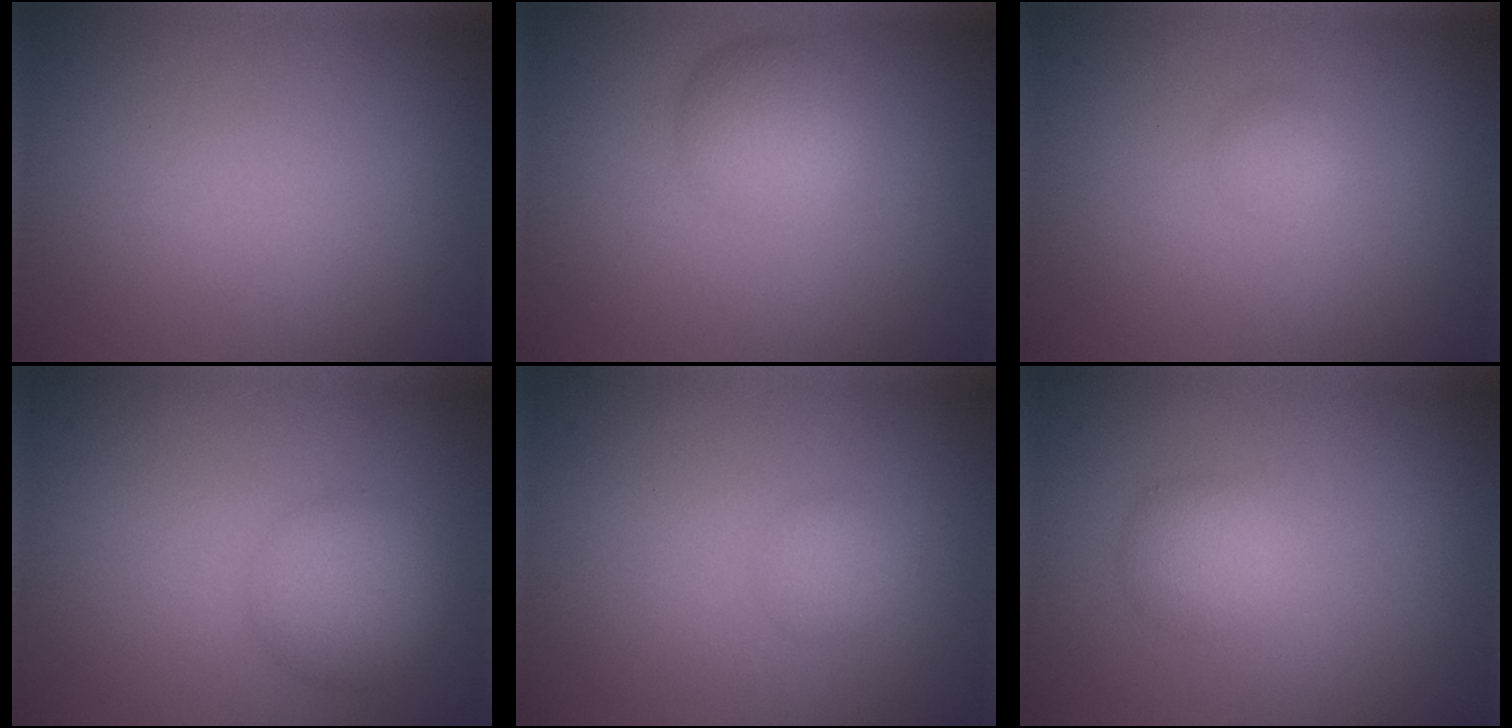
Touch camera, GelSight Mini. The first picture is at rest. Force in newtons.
{"total": 2.9, "press": 2.9, "slide": 0.0}
{"total": 0.9, "press": 0.9, "slide": 0.1}
{"total": 3.5, "press": 3.5, "slide": 0.1}
{"total": 1.4, "press": 1.4, "slide": 0.0}
{"total": 2.0, "press": 2.0, "slide": 0.1}